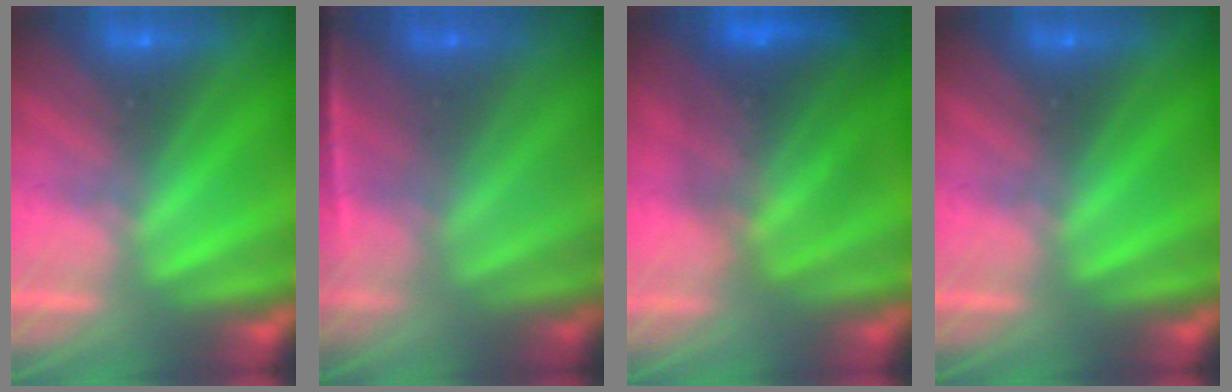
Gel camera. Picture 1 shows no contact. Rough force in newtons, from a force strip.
{"total": 1.7}
{"total": 7.4}
{"total": 0.0}